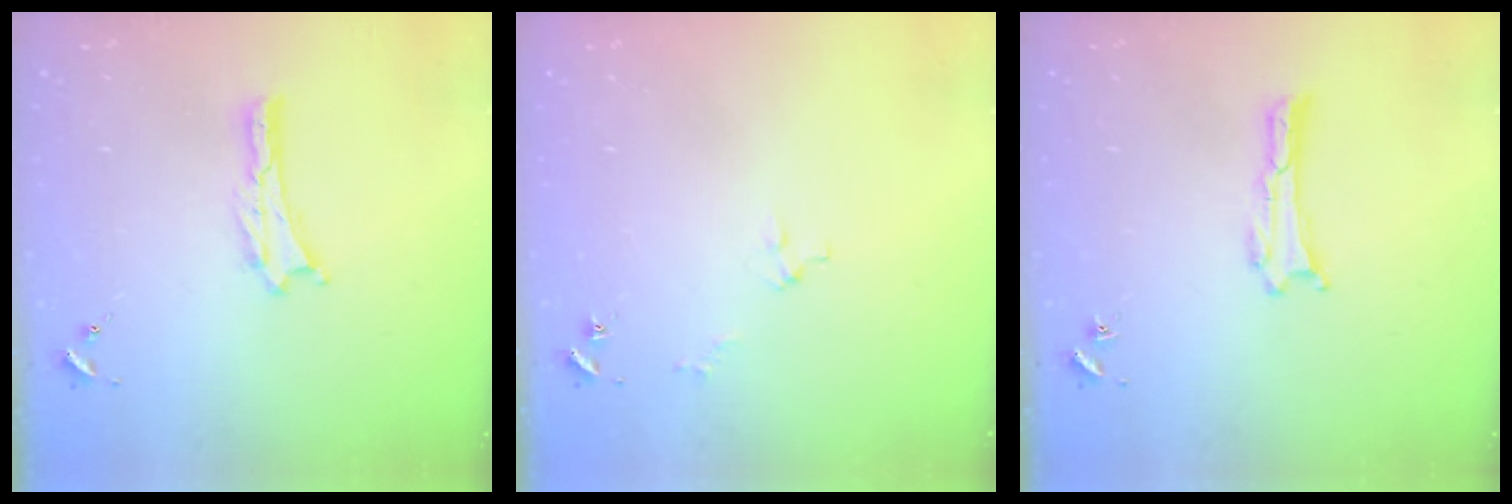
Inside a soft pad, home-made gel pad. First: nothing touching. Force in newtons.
{"total": 2.0, "press": 2.0, "slide": 0.1}
{"total": 0.0}